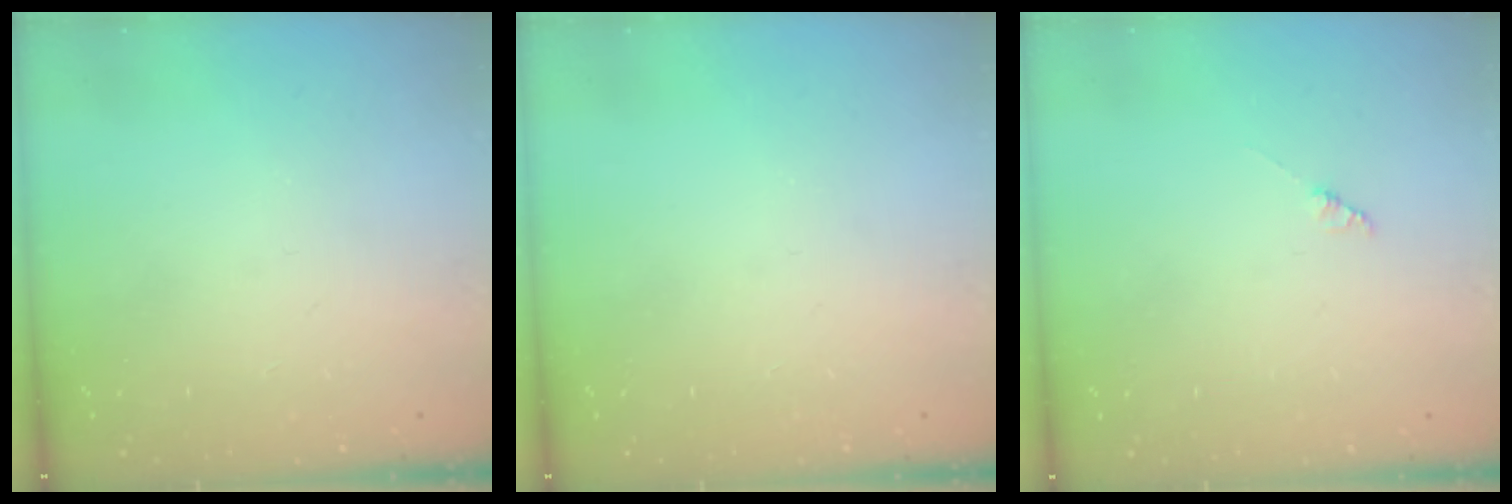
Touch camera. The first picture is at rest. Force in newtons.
{"total": 0.0}
{"total": 1.4, "press": 1.4, "slide": 0.2}